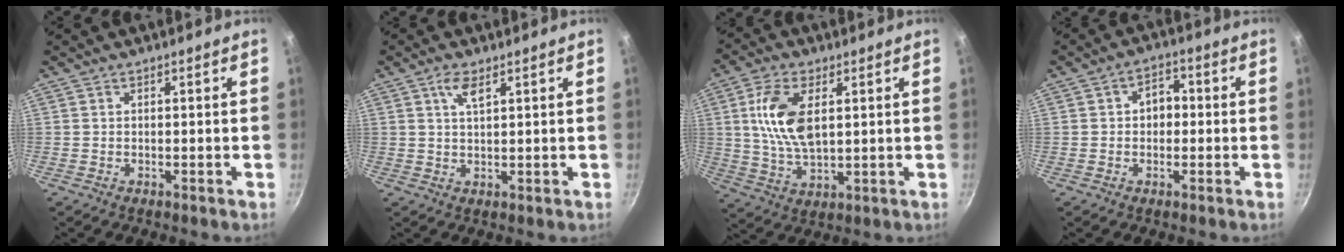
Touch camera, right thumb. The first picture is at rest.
{"total": 3.5, "force": [1.8, 1.3, 2.8], "torque": [-0.049, -0.006, 0.035]}
{"total": 11.7, "force": [2.8, 6.1, 9.7], "torque": [-0.181, -0.008, 0.056]}
{"total": 4.8, "force": [0.1, 3.7, 3.1], "torque": [-0.014, 0.014, -0.003]}